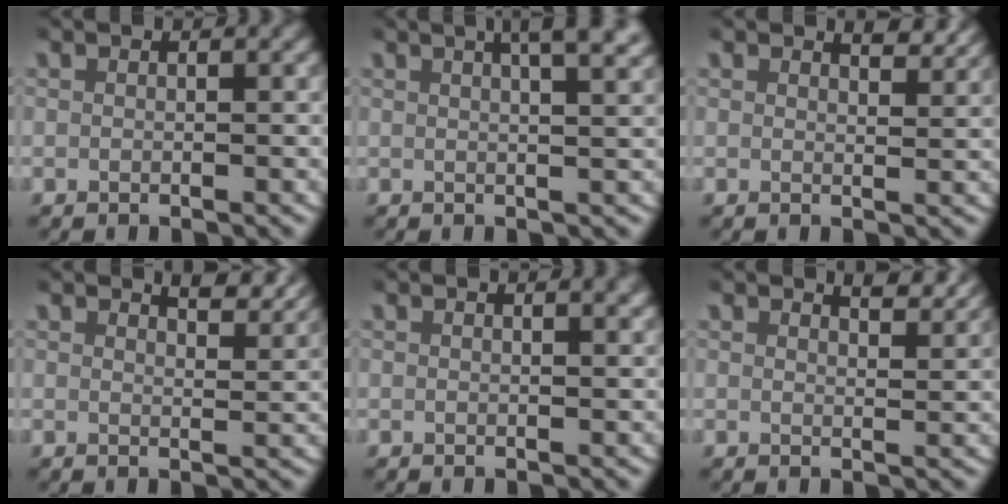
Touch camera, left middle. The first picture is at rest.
{"total": 7.2, "force": [4.1, 2.7, 5.2], "torque": [-0.064, 0.023, 0.051]}
{"total": 2.3, "force": [2.1, 0.3, 0.8], "torque": [-0.006, -0.005, 0.033]}
{"total": 3.5, "force": [3.1, 0.5, 1.4], "torque": [-0.015, -0.002, 0.048]}
{"total": 1.0, "force": [0.8, 0.0, 0.7], "torque": [-0.004, 0.001, 0.010]}
{"total": 2.7, "force": [2.5, 0.3, 1.0], "torque": [-0.011, -0.005, 0.039]}